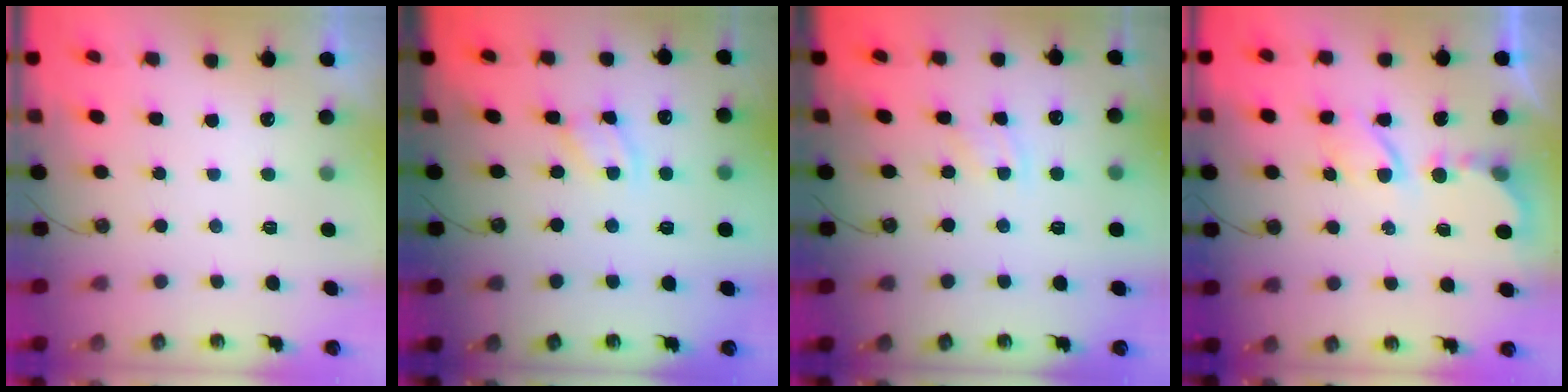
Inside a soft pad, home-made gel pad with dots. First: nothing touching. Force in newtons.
{"total": 2.1, "press": 2.1, "slide": 0.4}
{"total": 4.6, "press": 4.6, "slide": 0.5}
{"total": 6.2, "press": 6.2, "slide": 0.5}